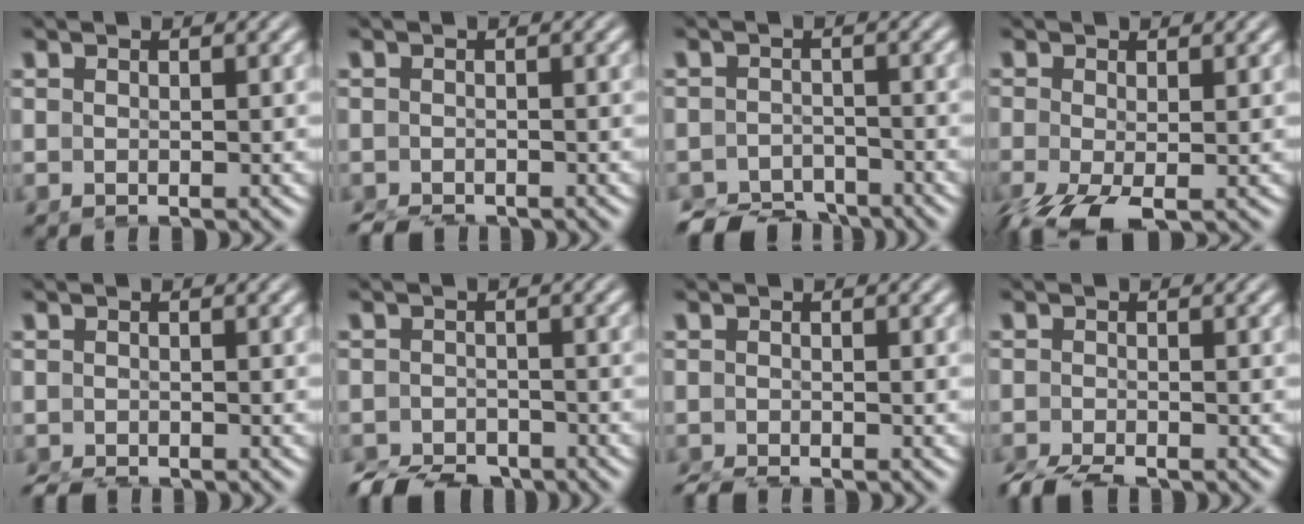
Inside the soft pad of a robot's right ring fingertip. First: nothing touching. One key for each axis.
{"total": 3.2, "fx": -2.8, "fy": 1.6, "fz": 0.6, "tx": -0.011, "ty": -0.019, "tz": -0.043}
{"total": 7.1, "fx": -6.2, "fy": 3.0, "fz": 1.6, "tx": -0.004, "ty": -0.024, "tz": -0.103}
{"total": 4.5, "fx": -3.0, "fy": 1.7, "fz": 2.8, "tx": -0.069, "ty": -0.032, "tz": -0.035}
{"total": 2.4, "fx": -2.2, "fy": 0.9, "fz": 0.3, "tx": -0.004, "ty": -0.016, "tz": -0.034}
{"total": 6.0, "fx": -5.4, "fy": 2.3, "fz": 1.2, "tx": -0.003, "ty": -0.020, "tz": -0.090}
{"total": 1.8, "fx": -1.8, "fy": 0.3, "fz": 0.0, "tx": -0.003, "ty": -0.014, "tz": -0.030}
{"total": 3.1, "fx": -3.0, "fy": 0.7, "fz": 0.8, "tx": -0.015, "ty": -0.017, "tz": -0.049}